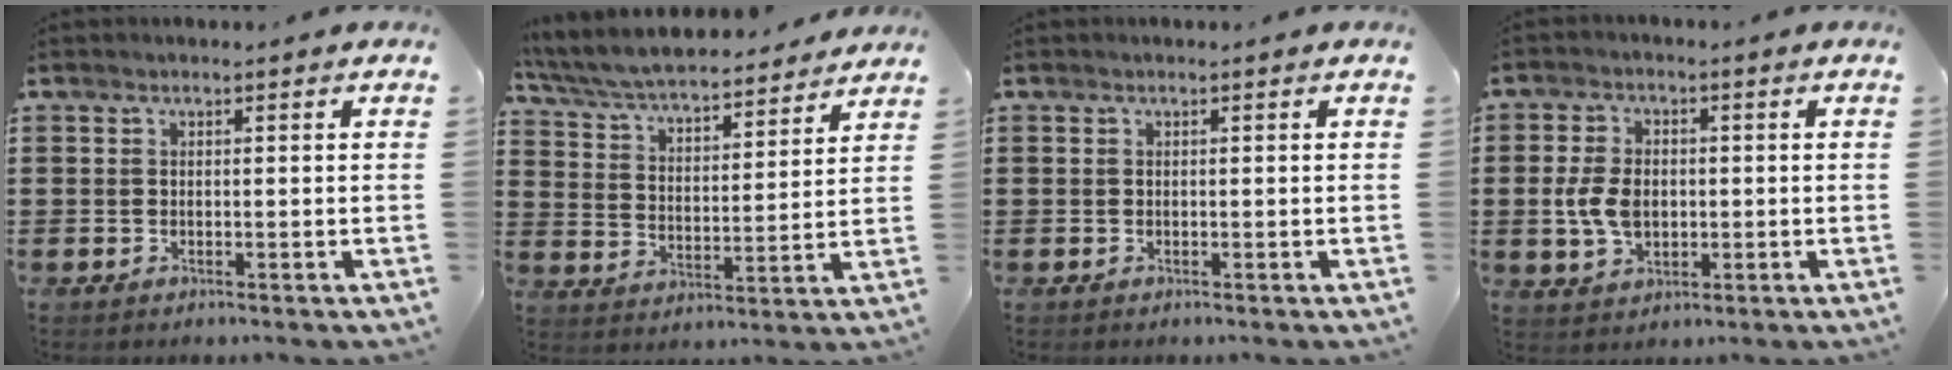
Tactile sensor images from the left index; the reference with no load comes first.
{"total": 6.2, "force": [5.9, 0.5, 1.9], "torque": [-0.063, -0.040, 0.099]}
{"total": 0.0}
{"total": 6.2, "force": [-0.3, 4.1, 4.6], "torque": [-0.113, 0.006, -0.011]}